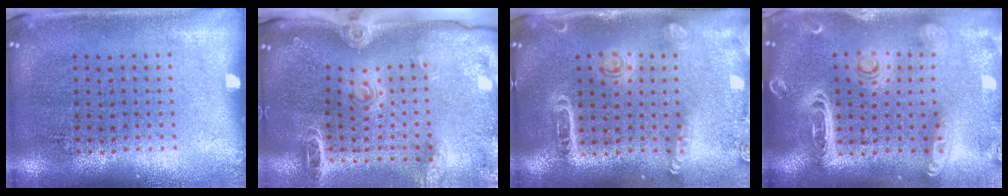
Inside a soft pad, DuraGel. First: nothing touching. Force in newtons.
{"total": 2.2, "press": 1.8, "slide": 1.2}
{"total": 1.6, "press": 1.5, "slide": 0.5}
{"total": 3.0, "press": 2.5, "slide": 1.5}